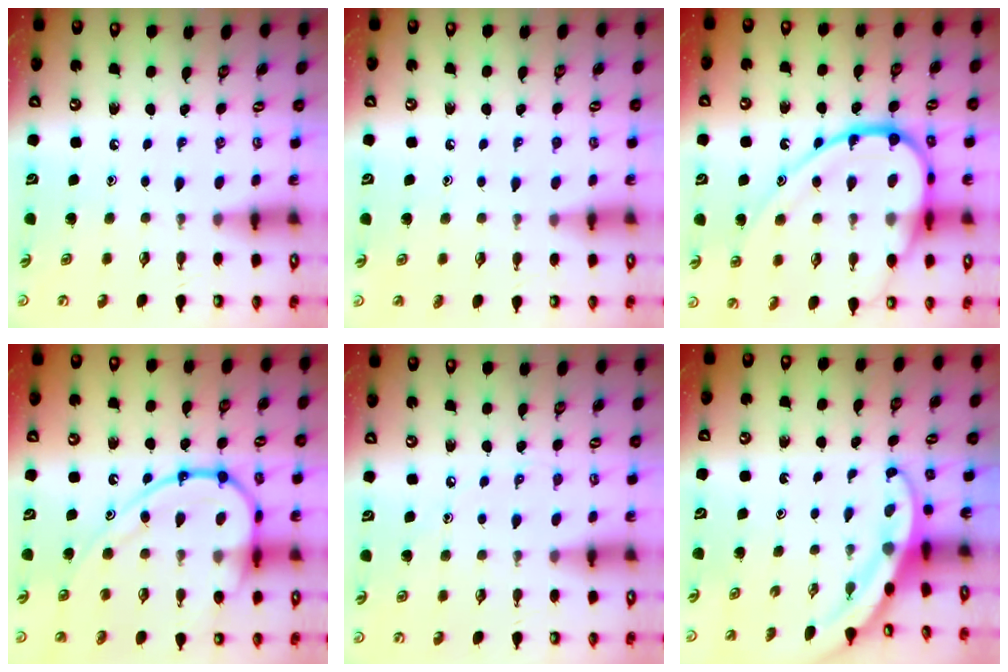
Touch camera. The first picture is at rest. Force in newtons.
{"total": 1.7, "press": 1.7, "slide": 0.1}
{"total": 22.9, "press": 22.7, "slide": 2.3}
{"total": 19.1, "press": 19.1, "slide": 1.6}
{"total": 2.8, "press": 2.8, "slide": 0.3}
{"total": 3.5, "press": 3.5, "slide": 0.2}